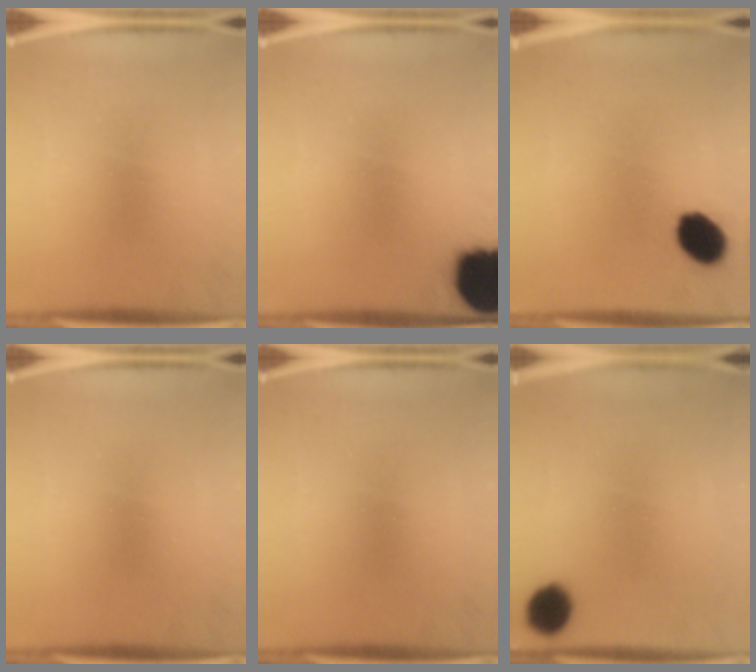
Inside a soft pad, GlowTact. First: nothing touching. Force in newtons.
{"total": 17.5}
{"total": 8.7}
{"total": 0.0}
{"total": 0.0}
{"total": 7.3}